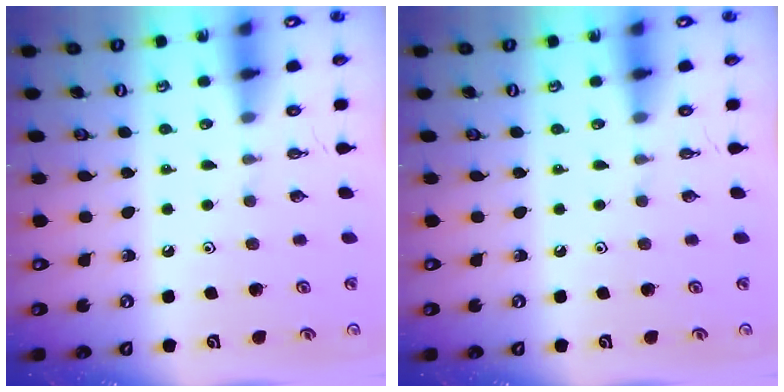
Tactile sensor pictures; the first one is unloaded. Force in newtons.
{"total": 0.0}